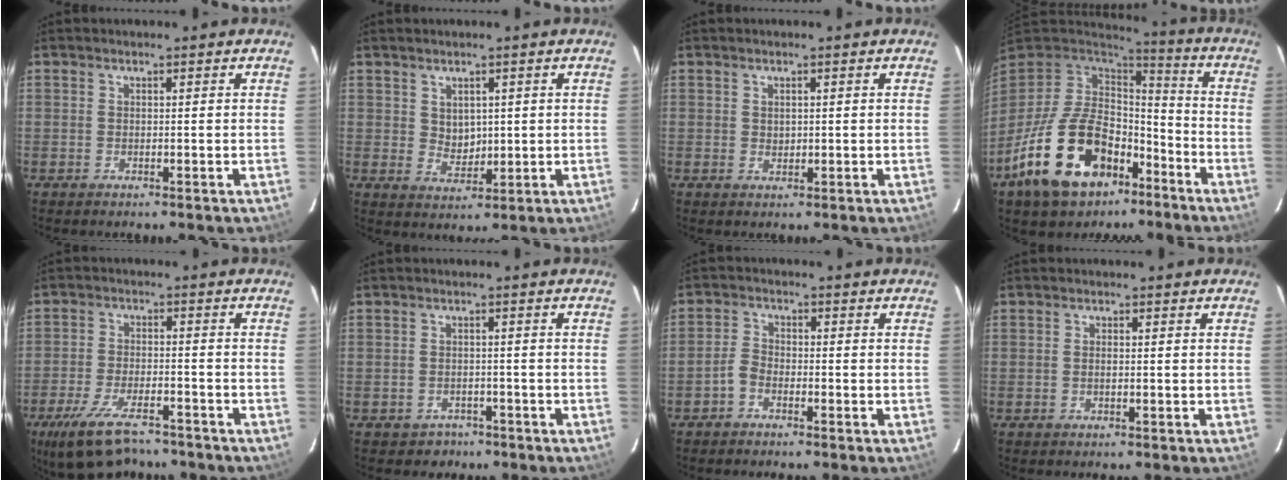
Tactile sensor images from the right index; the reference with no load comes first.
{"total": 3.7, "force": [1.3, 2.9, 1.9], "torque": [-0.027, 0.003, 0.032]}
{"total": 1.1, "force": [0.5, 0.9, 0.5], "torque": [-0.006, 0.004, 0.010]}
{"total": 22.1, "force": [-11.6, 13.0, 13.6], "torque": [-0.285, -0.008, -0.181]}
{"total": 13.1, "force": [-9.9, 4.9, 7.0], "torque": [-0.156, -0.024, -0.168]}
{"total": 3.8, "force": [-2.5, 2.9, 0.0], "torque": [-0.009, 0.011, -0.029]}
{"total": 2.7, "force": [-1.9, 1.4, 1.2], "torque": [-0.033, 0.009, -0.040]}
{"total": 0.9, "force": [0.0, 0.3, 0.9], "torque": [-0.017, 0.003, -0.003]}